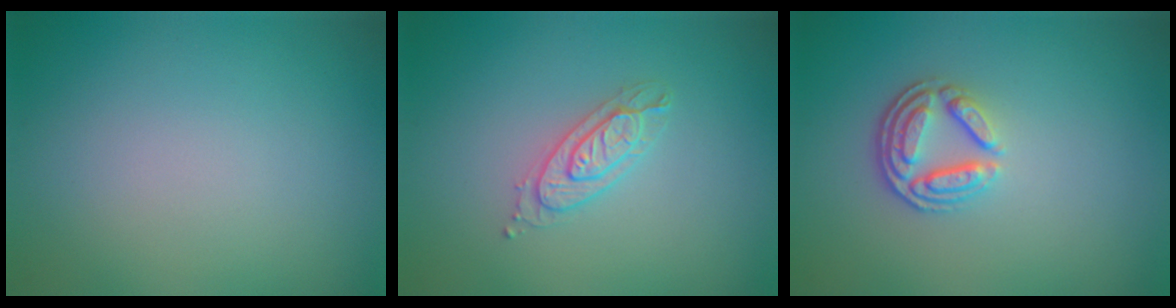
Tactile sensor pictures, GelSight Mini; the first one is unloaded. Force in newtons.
{"total": 2.2, "press": 2.2, "slide": 0.3}
{"total": 3.7, "press": 2.8, "slide": 2.5}